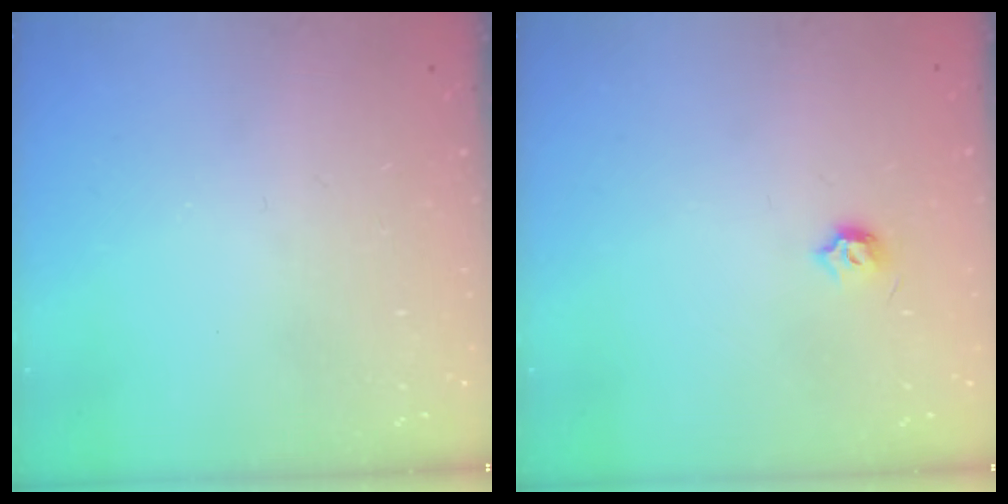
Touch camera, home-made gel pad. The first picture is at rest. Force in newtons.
{"total": 3.9, "press": 3.8, "slide": 0.7}